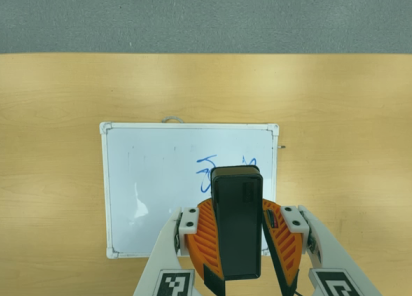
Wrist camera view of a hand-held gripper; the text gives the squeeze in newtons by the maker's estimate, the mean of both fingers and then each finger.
{"total": 8.9, "left": 9.4, "right": 8.3}